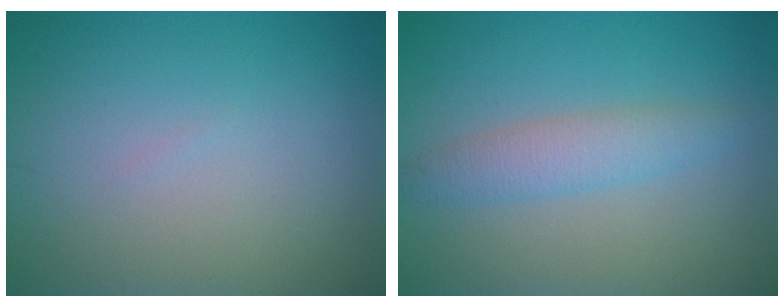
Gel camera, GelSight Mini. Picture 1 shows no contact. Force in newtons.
{"total": 2.7, "press": 2.7, "slide": 0.0}